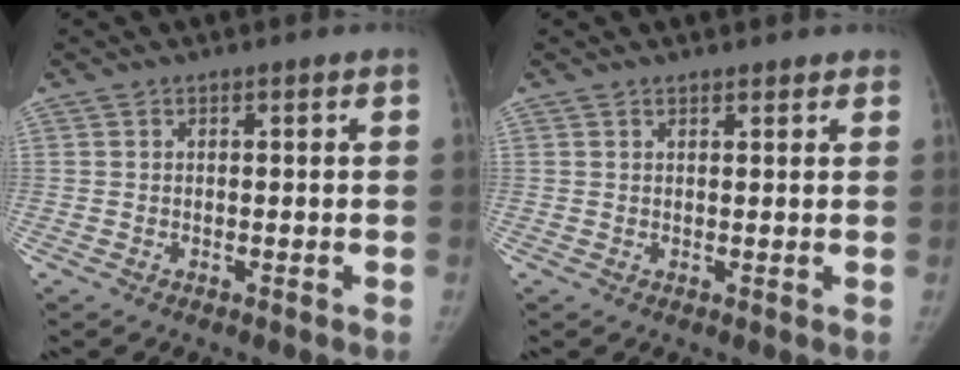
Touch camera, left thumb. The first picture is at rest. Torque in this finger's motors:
{"motor_torque": [-0.39, -0.15, -0.29, -0.04, -0.04]}